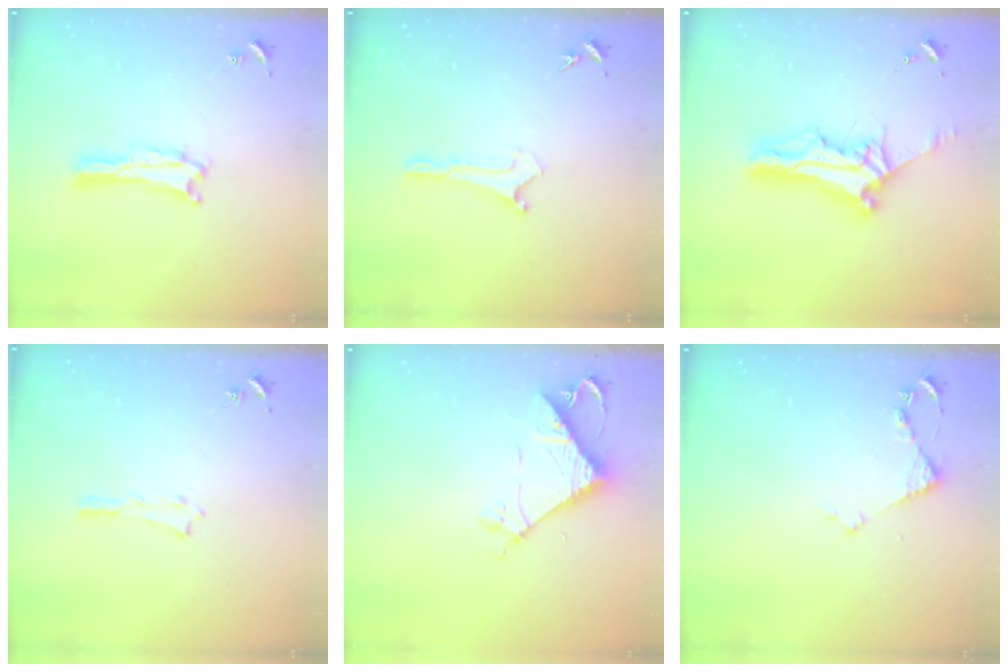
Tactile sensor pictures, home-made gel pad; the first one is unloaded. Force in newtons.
{"total": 0.0}
{"total": 10.8, "press": 10.7, "slide": 0.8}
{"total": 0.0}
{"total": 8.0, "press": 8.0, "slide": 0.7}
{"total": 3.1, "press": 3.1, "slide": 0.3}